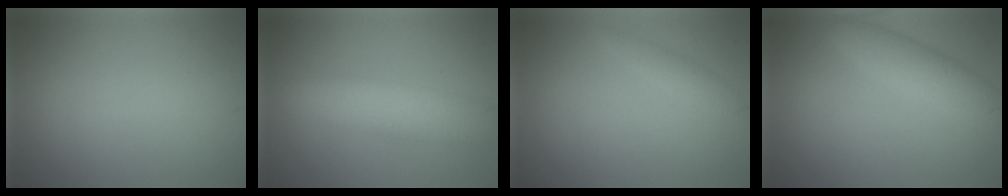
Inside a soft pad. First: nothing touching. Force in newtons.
{"total": 5.0, "press": 5.0, "slide": 0.1}
{"total": 1.1, "press": 1.1, "slide": 0.1}
{"total": 3.5, "press": 3.5, "slide": 0.2}